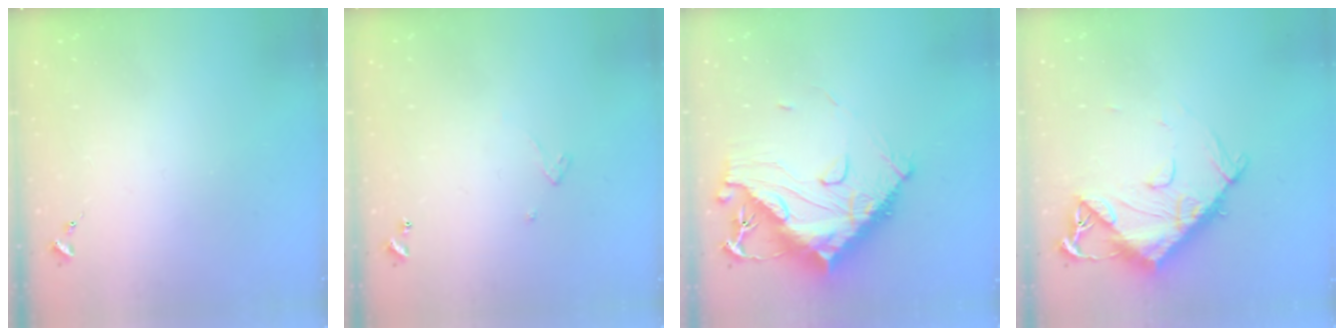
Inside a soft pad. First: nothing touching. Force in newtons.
{"total": 3.4, "press": 3.4, "slide": 0.1}
{"total": 20.5, "press": 20.4, "slide": 1.8}
{"total": 13.6, "press": 13.5, "slide": 1.4}